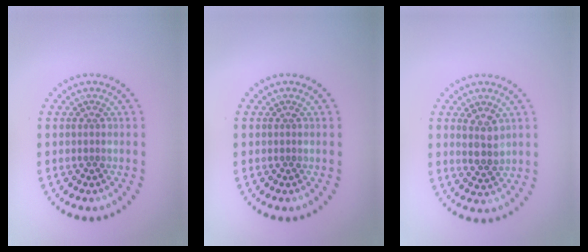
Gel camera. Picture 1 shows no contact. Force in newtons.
{"total": 0.0}
{"total": 2.2, "press": 2.0, "slide": 0.8}